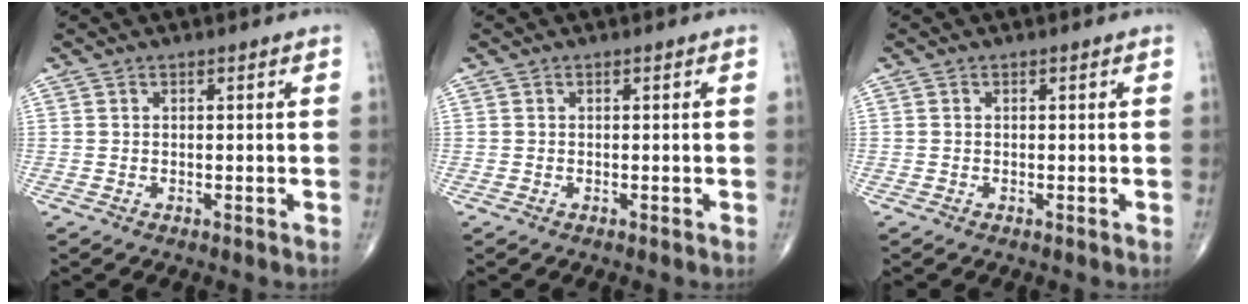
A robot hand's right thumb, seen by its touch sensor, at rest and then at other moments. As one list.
[{"total": 0.0}, {"total": 0.0}]